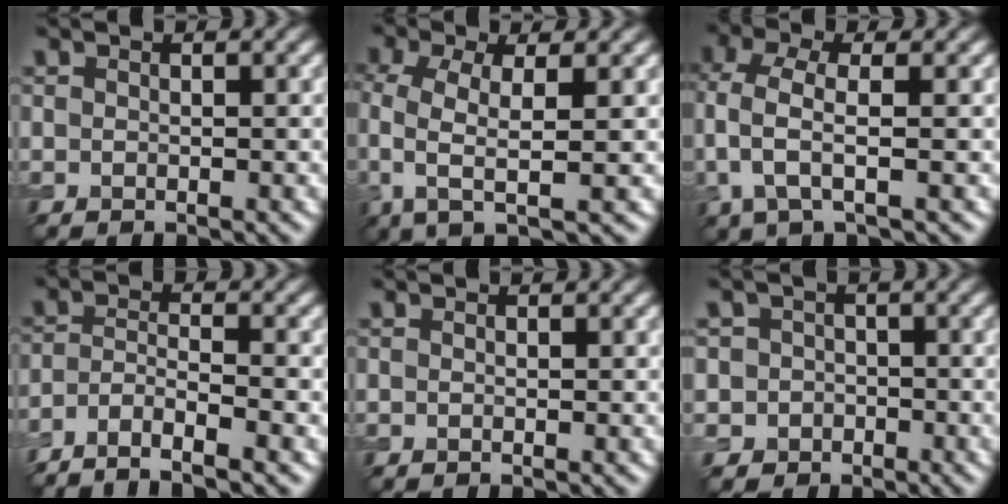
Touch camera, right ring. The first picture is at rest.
{"total": 5.1, "force": [-0.3, 1.9, 4.8], "torque": [-0.106, -0.004, -0.010]}
{"total": 3.9, "force": [0.1, 1.5, 3.6], "torque": [-0.086, 0.003, -0.003]}
{"total": 5.2, "force": [-3.9, 1.1, 3.3], "torque": [-0.054, -0.003, -0.076]}
{"total": 0.0}
{"total": 3.5, "force": [-0.9, 3.4, 0.3], "torque": [0.023, 0.005, -0.031]}